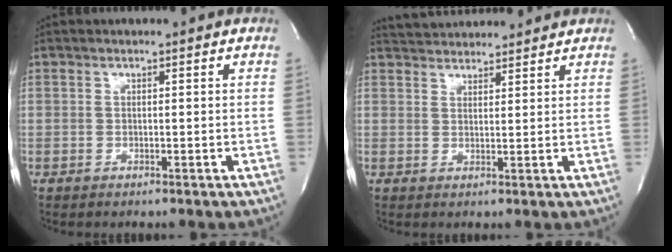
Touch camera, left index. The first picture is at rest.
{"total": 6.9, "force": [6.7, 1.3, 1.1], "torque": [-0.021, 0.025, 0.099]}